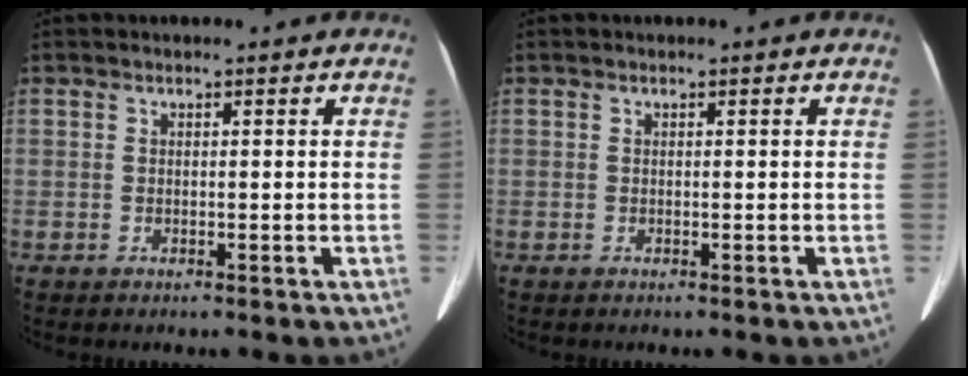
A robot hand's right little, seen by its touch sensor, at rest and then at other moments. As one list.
[{"total": 0.0}]